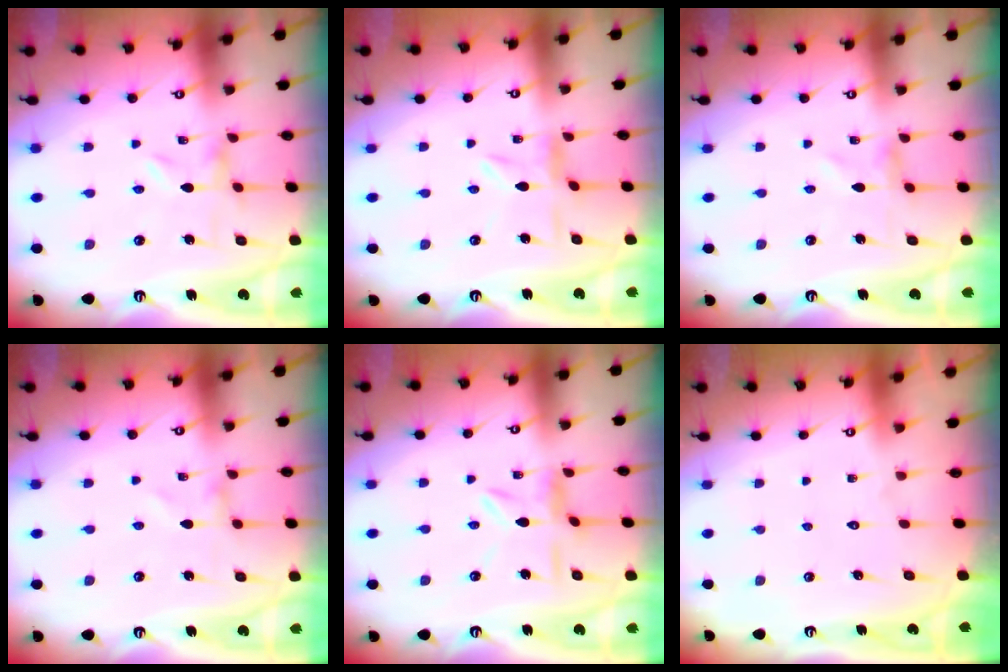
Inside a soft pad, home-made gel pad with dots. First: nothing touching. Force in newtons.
{"total": 2.7, "press": 2.7, "slide": 0.4}
{"total": 0.0}
{"total": 0.7, "press": 0.6, "slide": 0.1}
{"total": 4.8, "press": 4.7, "slide": 0.4}
{"total": 1.6, "press": 1.6, "slide": 0.1}